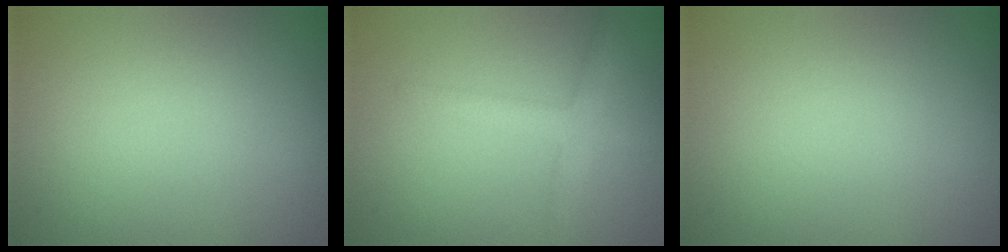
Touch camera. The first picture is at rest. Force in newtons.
{"total": 2.5, "press": 2.5, "slide": 0.1}
{"total": 0.0}